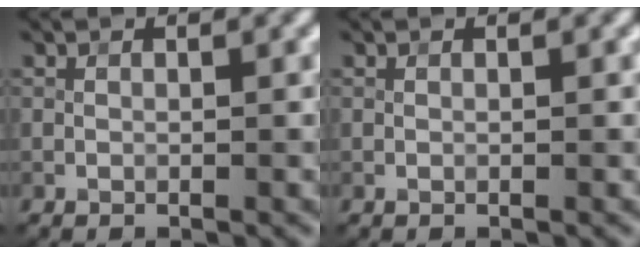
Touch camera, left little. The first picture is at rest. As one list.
[{"total": 0.0}]